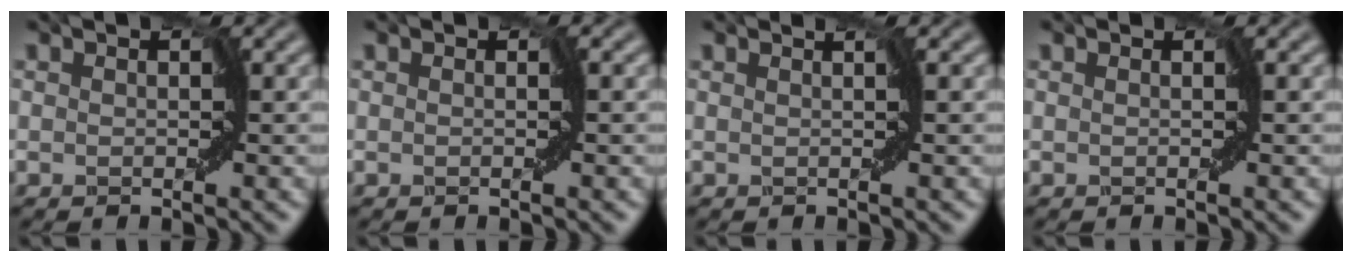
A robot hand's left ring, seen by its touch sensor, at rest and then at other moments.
{"total": 0.0}
{"total": 0.5, "force": [0.0, -0.5, 0.2], "torque": [-0.006, -0.002, 0.001]}
{"total": 0.0}